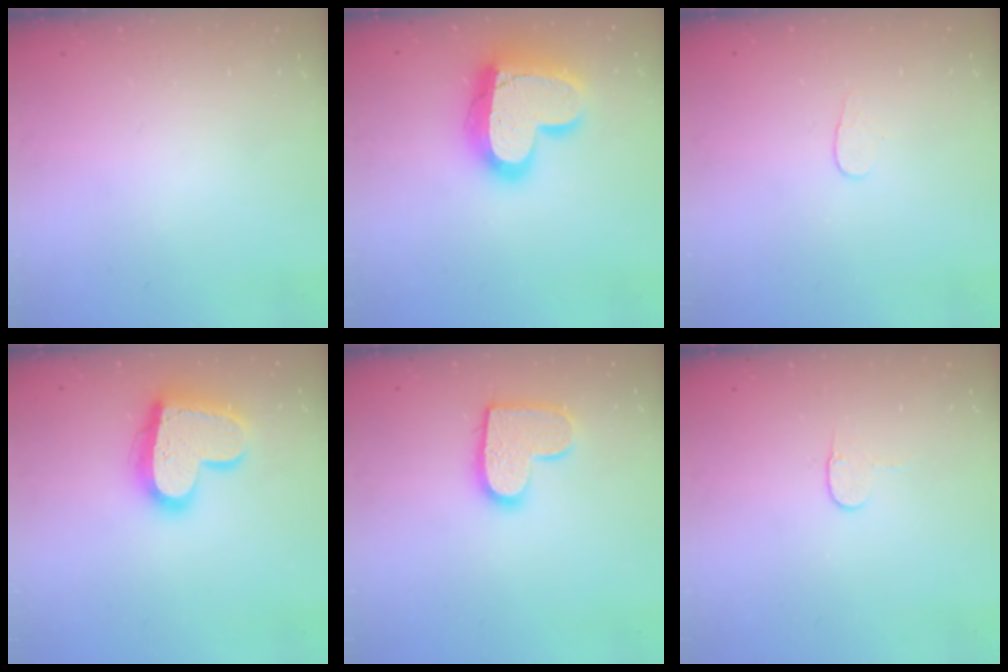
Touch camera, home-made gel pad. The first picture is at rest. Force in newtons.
{"total": 21.4, "press": 21.3, "slide": 1.7}
{"total": 3.9, "press": 3.9, "slide": 0.4}
{"total": 18.2, "press": 18.2, "slide": 1.6}
{"total": 12.7, "press": 12.7, "slide": 0.7}
{"total": 4.9, "press": 4.9, "slide": 0.4}